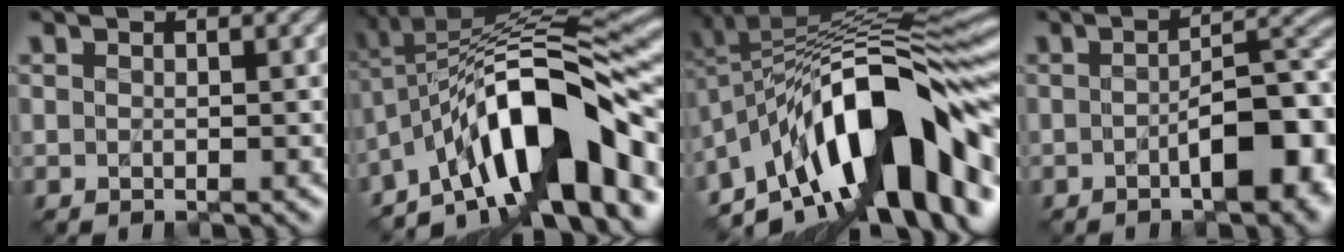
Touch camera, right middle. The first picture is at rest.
{"total": 12.1, "force": [-5.8, 3.4, 10.1], "torque": [-0.148, 0.021, -0.108]}
{"total": 14.8, "force": [-6.1, 5.3, 12.4], "torque": [-0.178, 0.031, -0.116]}
{"total": 7.5, "force": [-2.4, 3.1, 6.4], "torque": [-0.083, 0.009, -0.039]}